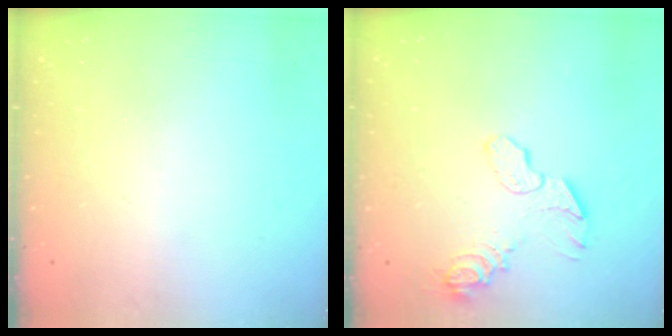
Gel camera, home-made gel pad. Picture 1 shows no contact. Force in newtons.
{"total": 9.1, "press": 9.1, "slide": 0.3}